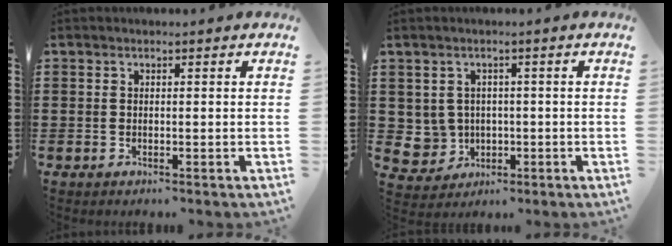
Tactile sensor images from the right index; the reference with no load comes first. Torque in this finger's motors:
{"motor_torque": [0.01, -0.11, 0.03, 0.01]}